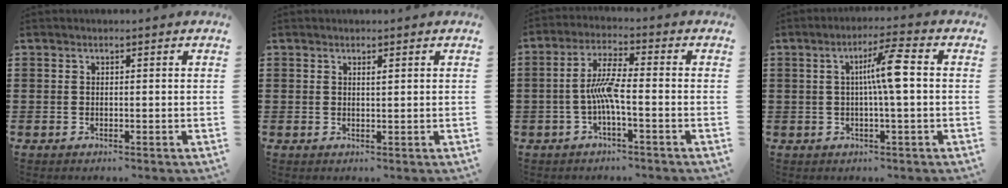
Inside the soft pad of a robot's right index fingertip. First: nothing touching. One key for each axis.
{"total": 0.6, "fx": 0.3, "fy": 0.0, "fz": 0.5, "tx": -0.011, "ty": 0.000, "tz": 0.006}
{"total": 6.1, "fx": -1.5, "fy": 1.1, "fz": 5.8, "tx": -0.125, "ty": -0.003, "tz": -0.036}
{"total": 6.3, "fx": 0.2, "fy": 0.2, "fz": 6.3, "tx": -0.118, "ty": 0.002, "tz": -0.004}